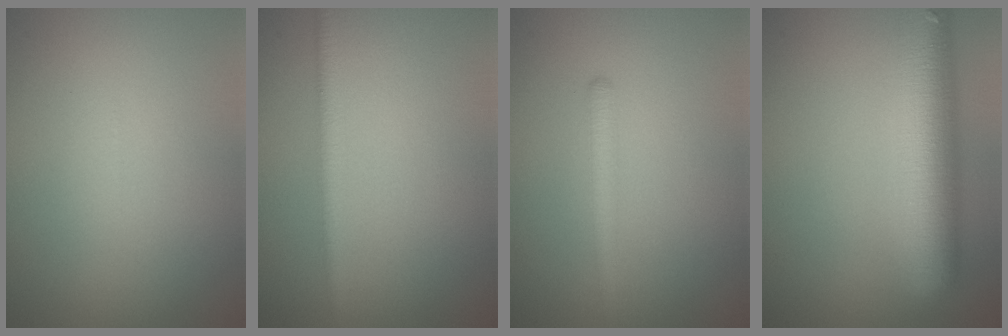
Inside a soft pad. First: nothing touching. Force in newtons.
{"total": 1.9, "press": 1.9, "slide": 0.0}
{"total": 1.7, "press": 1.7, "slide": 0.2}
{"total": 8.7, "press": 8.7, "slide": 0.6}